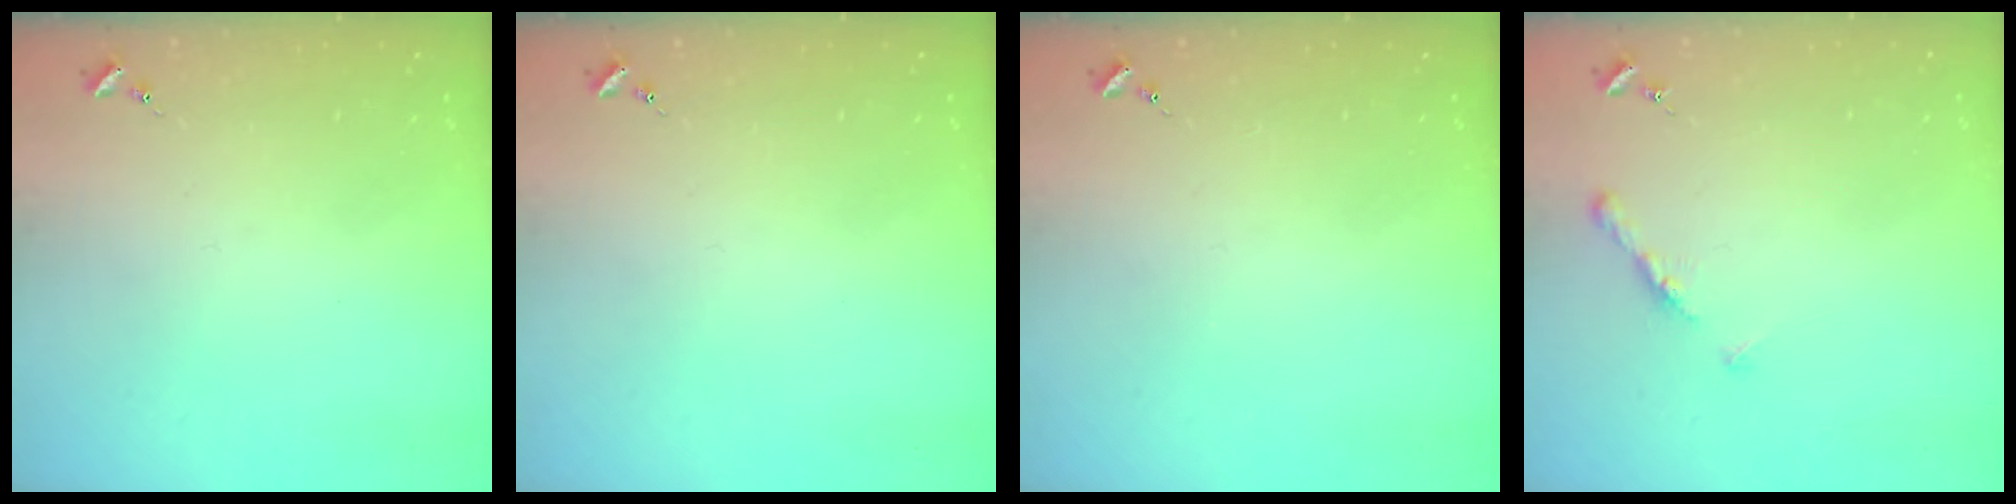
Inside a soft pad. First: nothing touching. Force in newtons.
{"total": 0.0}
{"total": 0.0}
{"total": 5.3, "press": 5.2, "slide": 0.6}